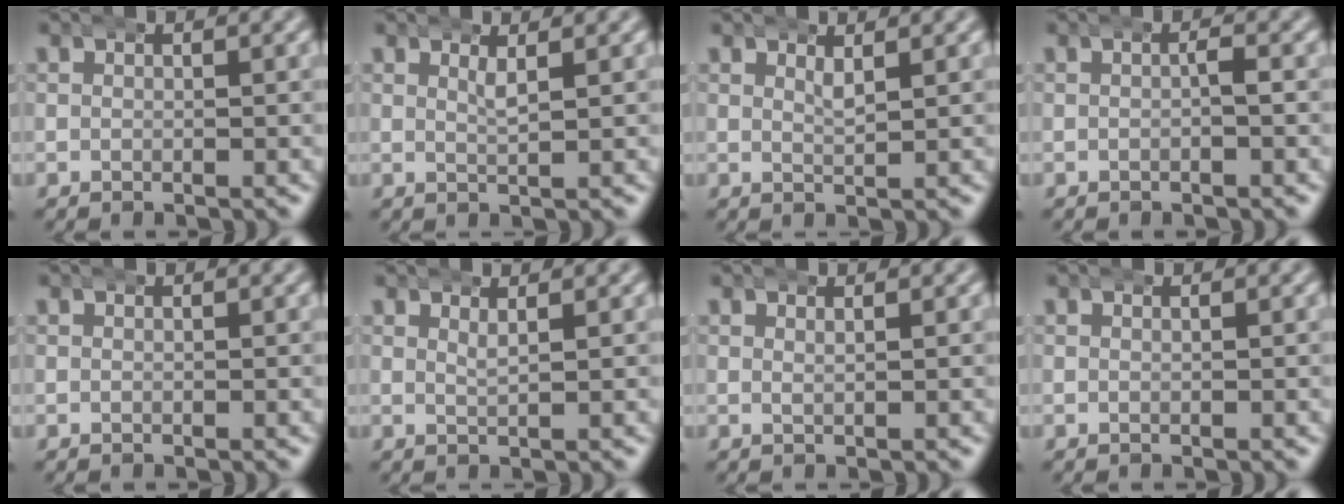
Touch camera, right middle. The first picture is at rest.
{"total": 1.4, "force": [1.0, -0.1, 1.0], "torque": [-0.021, -0.011, 0.022]}
{"total": 1.4, "force": [1.2, 0.1, 0.8], "torque": [-0.015, -0.011, 0.025]}
{"total": 0.7, "force": [-0.2, 0.0, 0.7], "torque": [-0.011, -0.001, -0.003]}
{"total": 0.0}
{"total": 1.3, "force": [1.1, -0.1, 0.7], "torque": [-0.015, -0.011, 0.024]}
{"total": 0.7, "force": [0.6, -0.2, 0.3], "torque": [-0.007, -0.006, 0.014]}
{"total": 0.0}